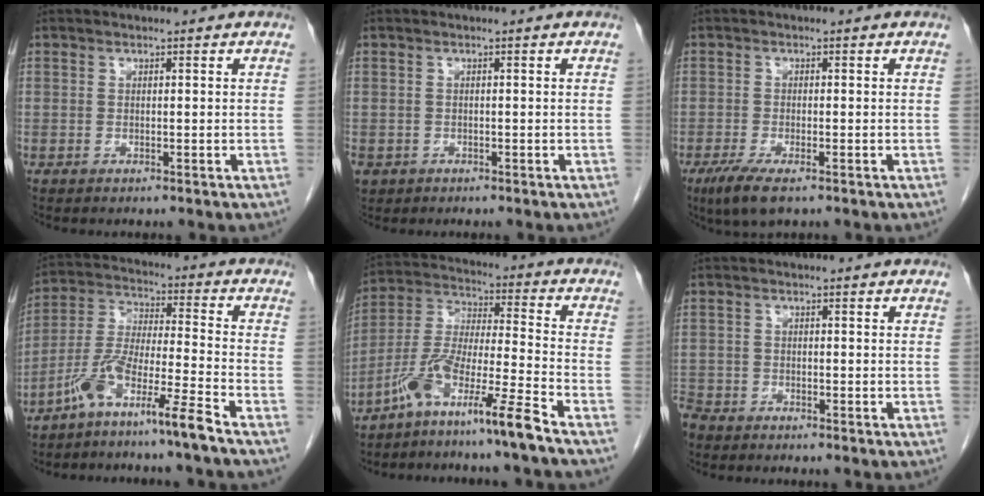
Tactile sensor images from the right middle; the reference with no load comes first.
{"total": 2.5, "force": [-1.4, 1.9, 0.6], "torque": [-0.015, -0.002, -0.020]}
{"total": 5.2, "force": [-3.3, 1.2, 3.8], "torque": [-0.076, -0.013, -0.054]}
{"total": 9.8, "force": [-7.2, -1.1, 6.6], "torque": [-0.141, -0.010, -0.140]}
{"total": 11.6, "force": [-8.4, -1.3, 7.9], "torque": [-0.163, -0.011, -0.159]}
{"total": 3.6, "force": [-3.3, 1.5, 0.5], "torque": [-0.014, -0.006, -0.065]}